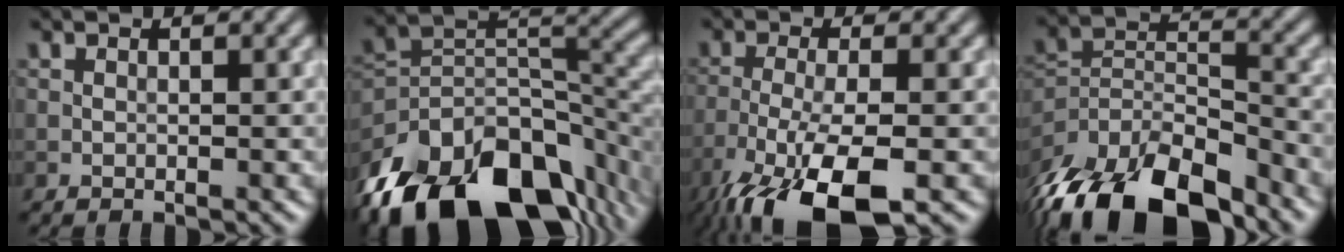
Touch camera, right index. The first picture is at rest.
{"total": 16.9, "force": [-10.8, 8.4, 9.9], "torque": [-0.200, 0.003, -0.179]}
{"total": 10.1, "force": [-6.0, 3.1, 7.5], "torque": [-0.153, -0.019, -0.112]}
{"total": 13.6, "force": [-9.8, 5.7, 7.4], "torque": [-0.152, 0.007, -0.181]}